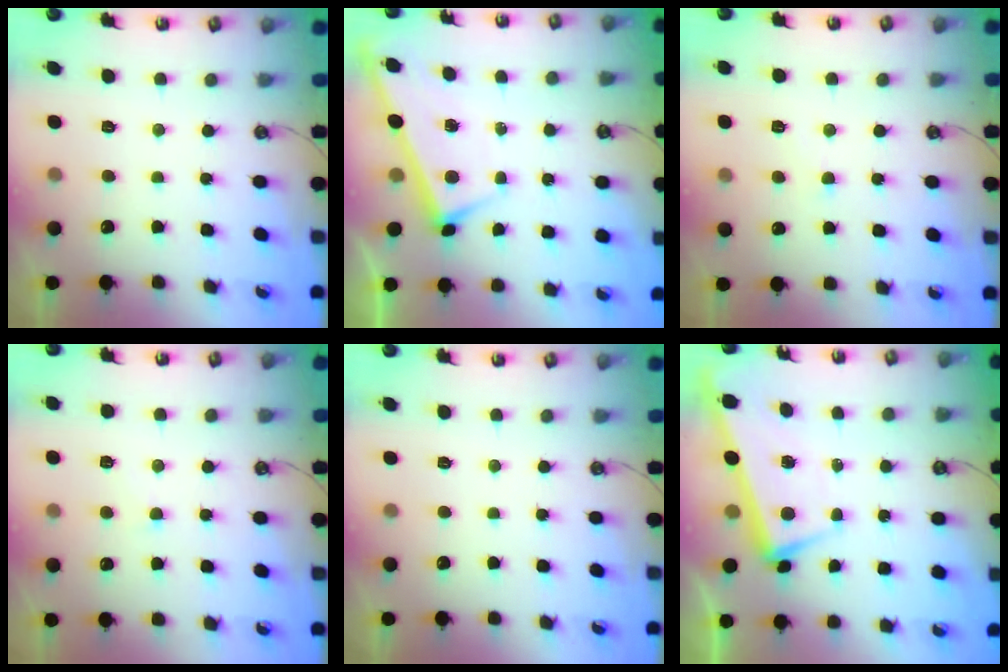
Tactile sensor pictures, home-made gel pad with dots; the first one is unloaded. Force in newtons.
{"total": 3.0, "press": 3.0, "slide": 0.2}
{"total": 2.4, "press": 2.4, "slide": 0.5}
{"total": 2.5, "press": 2.5, "slide": 0.4}
{"total": 0.0}
{"total": 1.4, "press": 1.1, "slide": 0.8}